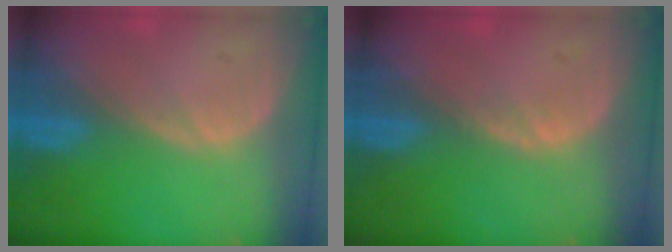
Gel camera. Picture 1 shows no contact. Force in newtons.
{"total": 0.7, "press": 0.6, "slide": 0.3}